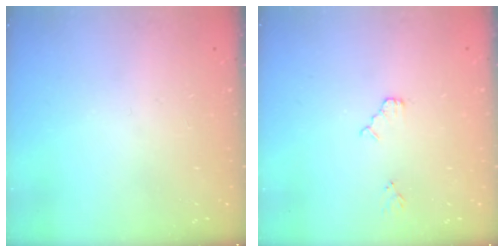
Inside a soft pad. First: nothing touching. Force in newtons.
{"total": 3.8, "press": 3.8, "slide": 0.5}